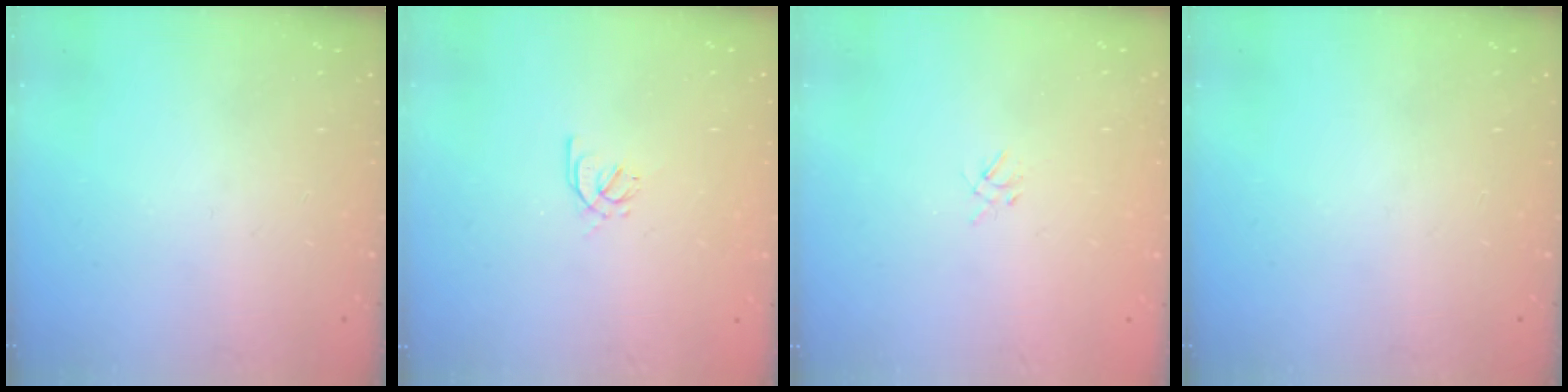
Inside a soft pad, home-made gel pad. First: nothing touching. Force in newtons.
{"total": 2.4, "press": 2.3, "slide": 0.6}
{"total": 2.0, "press": 2.0, "slide": 0.4}
{"total": 0.0}